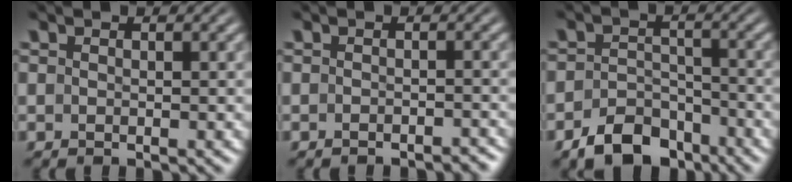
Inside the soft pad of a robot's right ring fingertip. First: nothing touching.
{"total": 1.9, "force": [-1.9, 0.0, 0.3], "torque": [-0.006, -0.007, -0.027]}
{"total": 5.9, "force": [-4.9, 2.8, 1.7], "torque": [-0.018, -0.017, -0.079]}